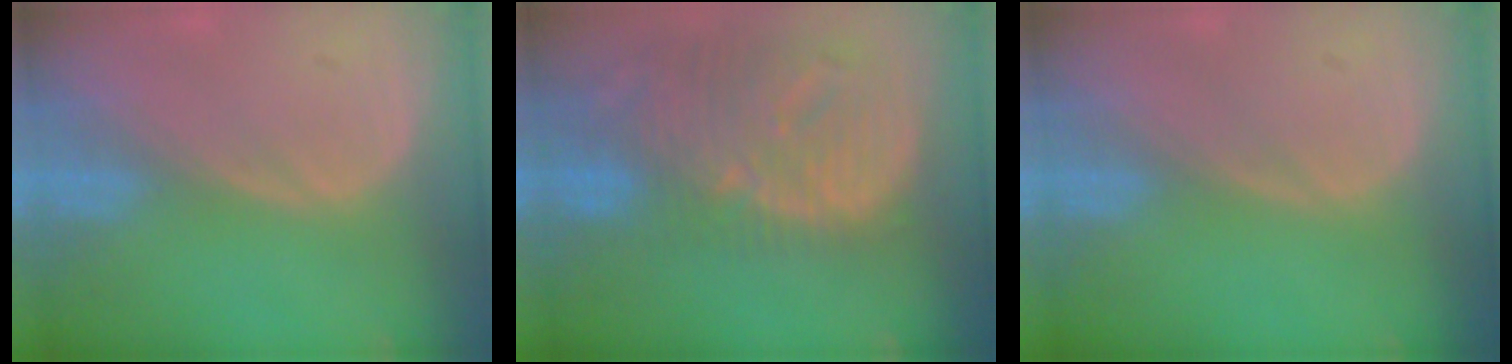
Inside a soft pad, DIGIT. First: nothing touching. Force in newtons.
{"total": 13.0, "press": 11.3, "slide": 6.4}
{"total": 0.0}